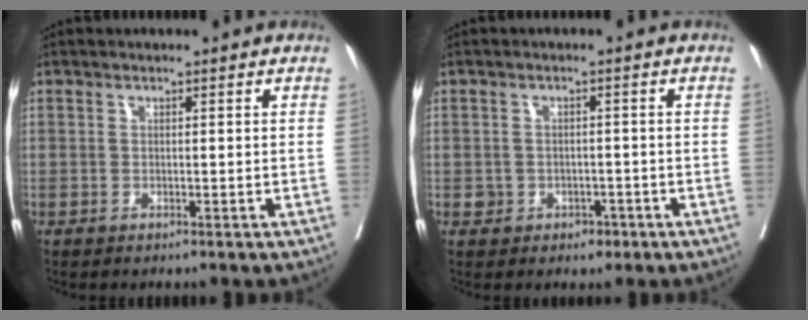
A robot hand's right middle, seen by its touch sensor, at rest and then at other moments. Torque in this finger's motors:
{"motor_torque": [0.27, -0.30, 0.05, 0.02]}